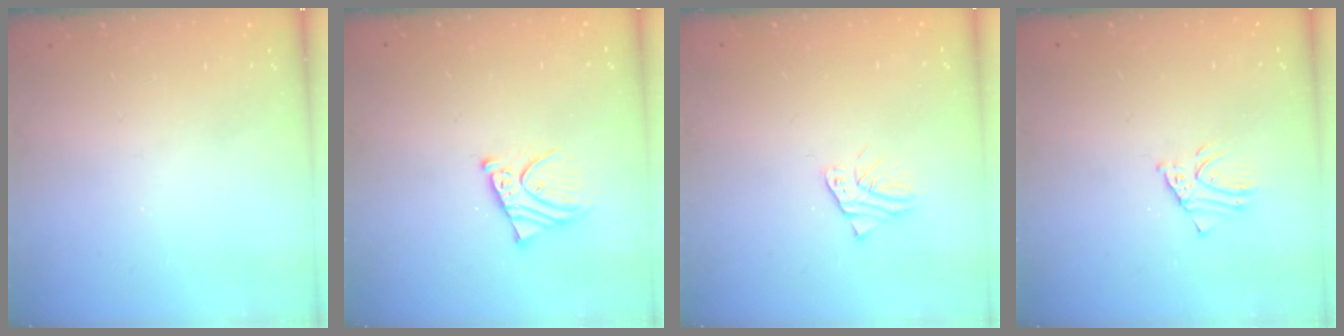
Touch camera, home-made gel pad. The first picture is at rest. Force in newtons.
{"total": 5.6, "press": 5.6, "slide": 0.6}
{"total": 2.5, "press": 2.5, "slide": 0.2}
{"total": 1.5, "press": 1.5, "slide": 0.1}